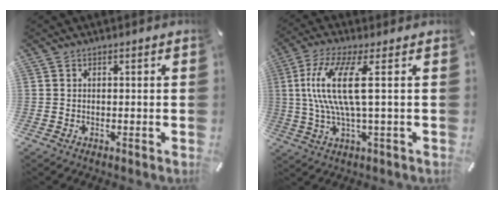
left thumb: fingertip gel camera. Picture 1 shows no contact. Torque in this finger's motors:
{"motor_torque": [-0.01, 1.38, 1.58, -0.36, 0.60]}